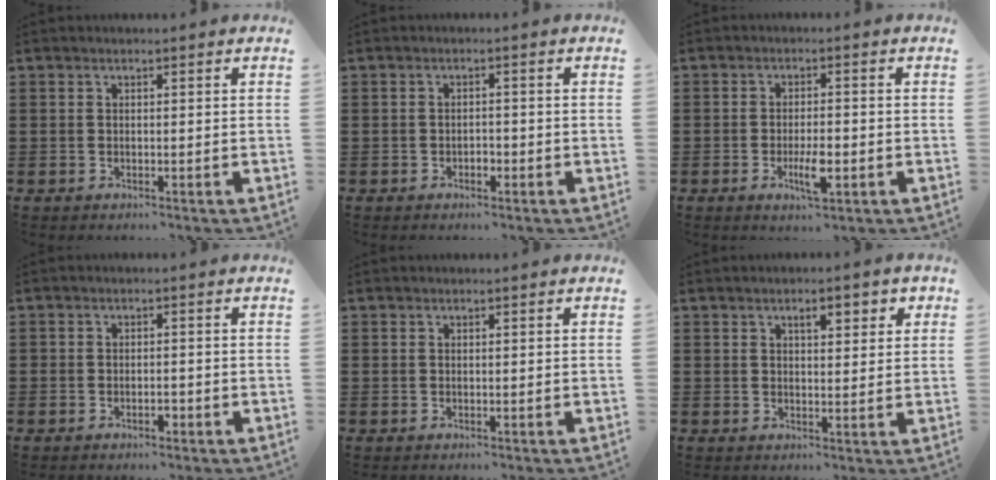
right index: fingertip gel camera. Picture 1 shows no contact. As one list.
[{"total": 0.9, "force": [-0.5, 0.5, 0.5], "torque": [-0.013, -0.003, -0.010]}, {"total": 4.8, "force": [-1.6, 1.5, 4.3], "torque": [-0.083, -0.002, -0.031]}, {"total": 1.3, "force": [-0.9, 0.6, 0.7], "torque": [-0.017, -0.002, -0.019]}, {"total": 0.0}, {"total": 3.2, "force": [1.5, 1.2, 2.5], "torque": [-0.038, 0.001, 0.020]}]